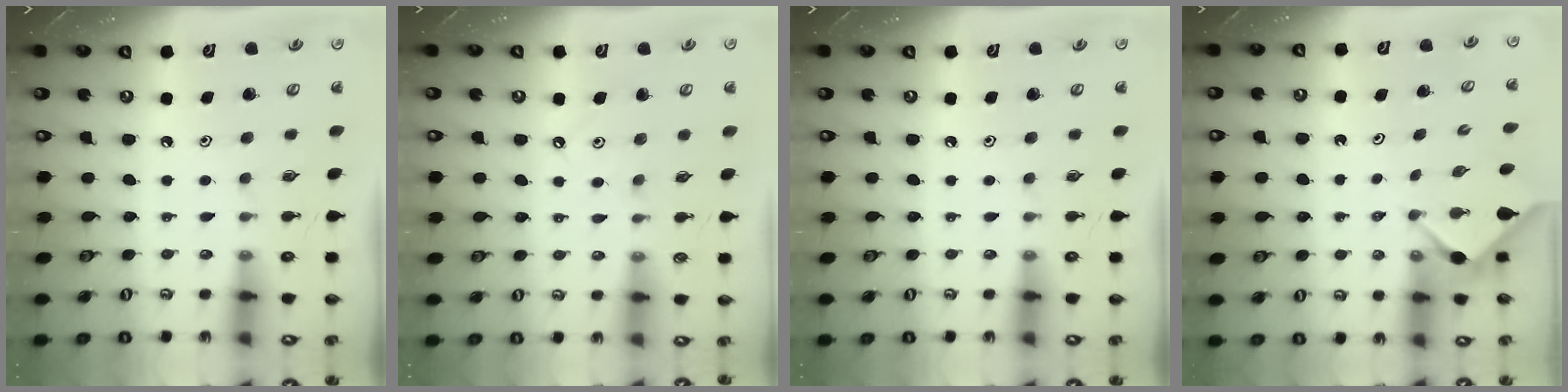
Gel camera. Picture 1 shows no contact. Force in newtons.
{"total": 3.3, "press": 3.3, "slide": 0.4}
{"total": 0.0}
{"total": 3.0, "press": 2.9, "slide": 0.4}